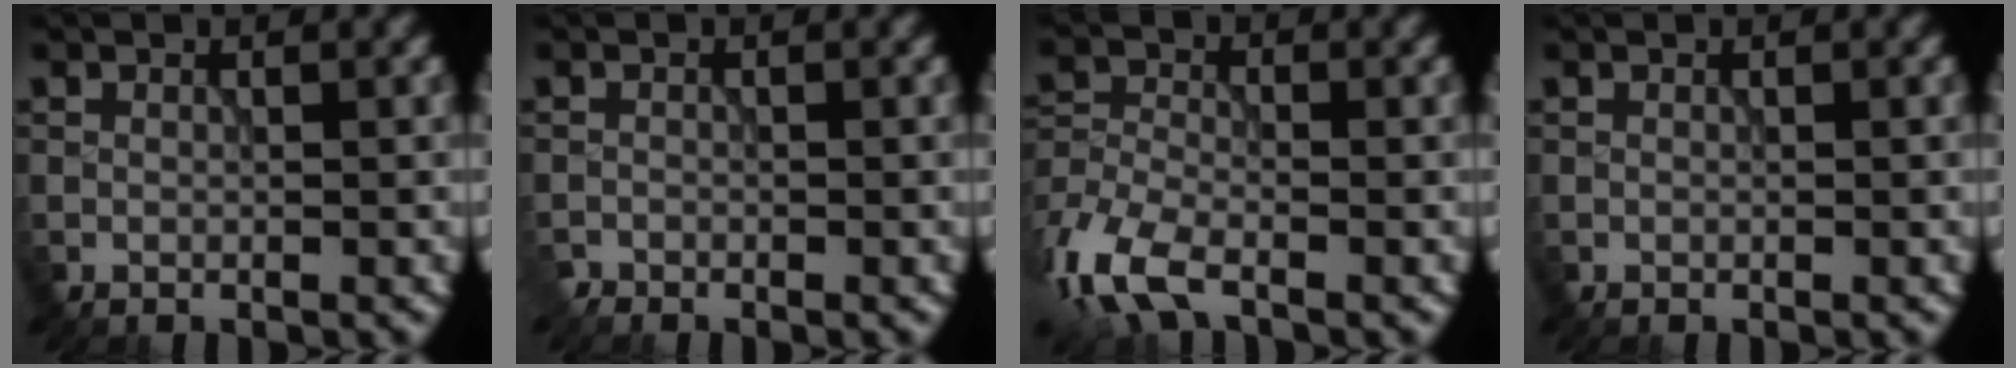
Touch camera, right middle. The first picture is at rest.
{"total": 0.7, "force": [-0.7, 0.2, -0.1], "torque": [0.003, -0.001, -0.015]}
{"total": 6.9, "force": [-4.3, 3.2, 4.4], "torque": [-0.102, -0.015, -0.097]}
{"total": 0.0}